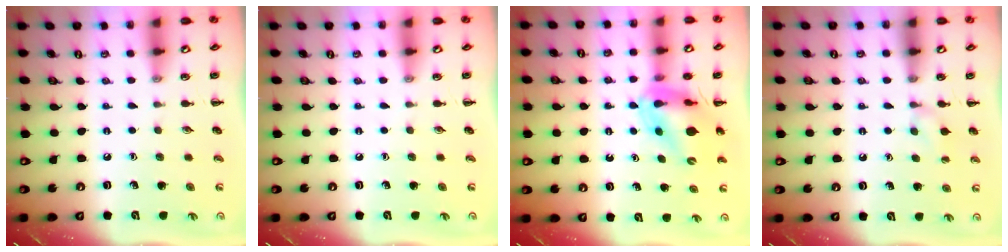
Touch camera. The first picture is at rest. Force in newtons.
{"total": 0.0}
{"total": 12.8, "press": 12.2, "slide": 3.8}
{"total": 7.3, "press": 7.1, "slide": 1.8}